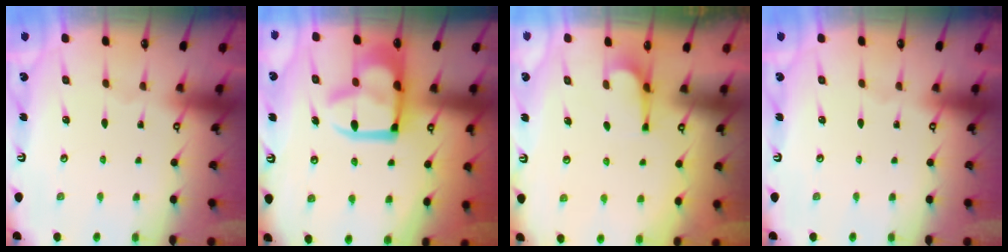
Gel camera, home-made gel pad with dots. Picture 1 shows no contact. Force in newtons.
{"total": 17.0, "press": 16.9, "slide": 2.0}
{"total": 0.8, "press": 0.5, "slide": 0.7}
{"total": 0.0}